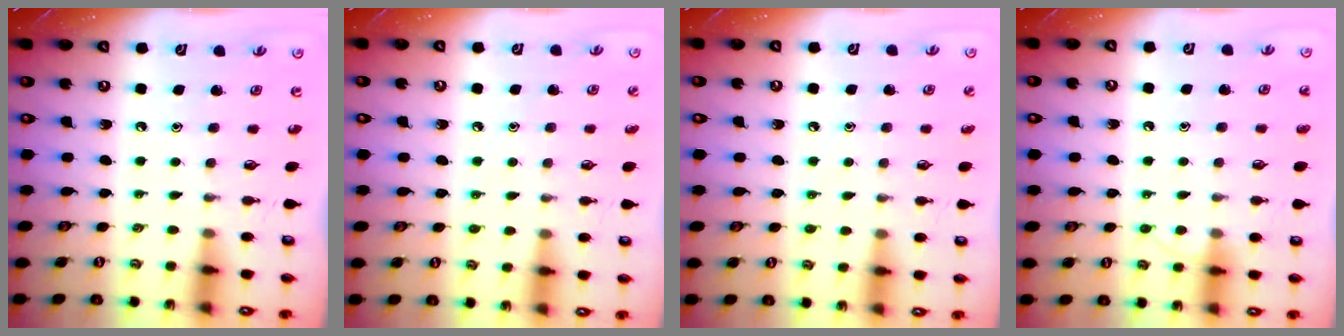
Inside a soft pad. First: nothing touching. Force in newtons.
{"total": 3.3, "press": 3.3, "slide": 0.5}
{"total": 3.3, "press": 3.3, "slide": 0.5}
{"total": 4.7, "press": 4.7, "slide": 0.5}